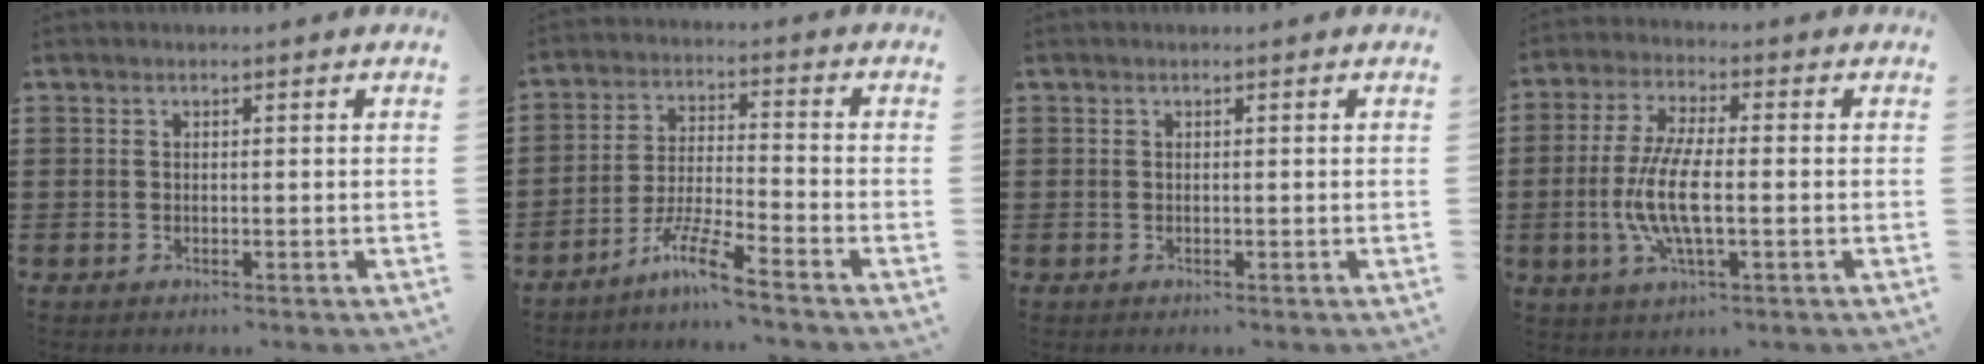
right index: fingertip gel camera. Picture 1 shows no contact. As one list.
[{"total": 7.3, "force": [-5.8, 0.0, 4.4], "torque": [-0.099, -0.009, -0.115]}, {"total": 0.0}, {"total": 8.8, "force": [-1.9, 2.6, 8.2], "torque": [-0.187, -0.015, -0.043]}]